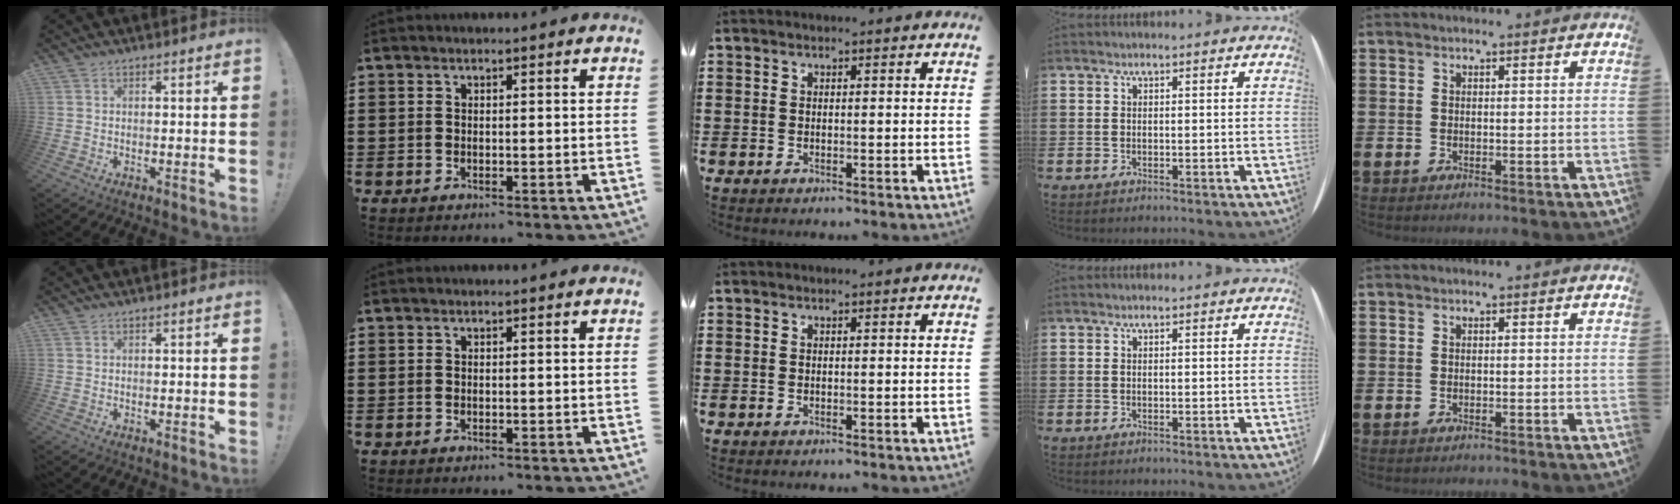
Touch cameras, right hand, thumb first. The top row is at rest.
{}